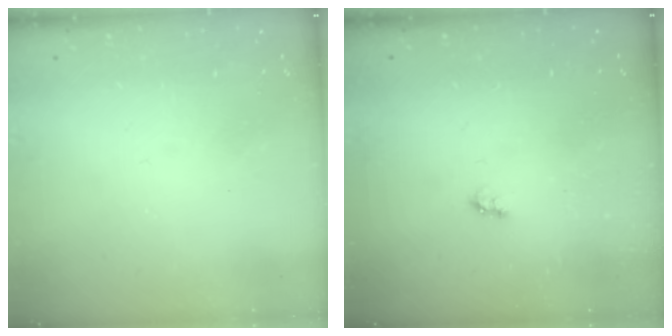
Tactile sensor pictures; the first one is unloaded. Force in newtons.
{"total": 2.6, "press": 2.6, "slide": 0.4}